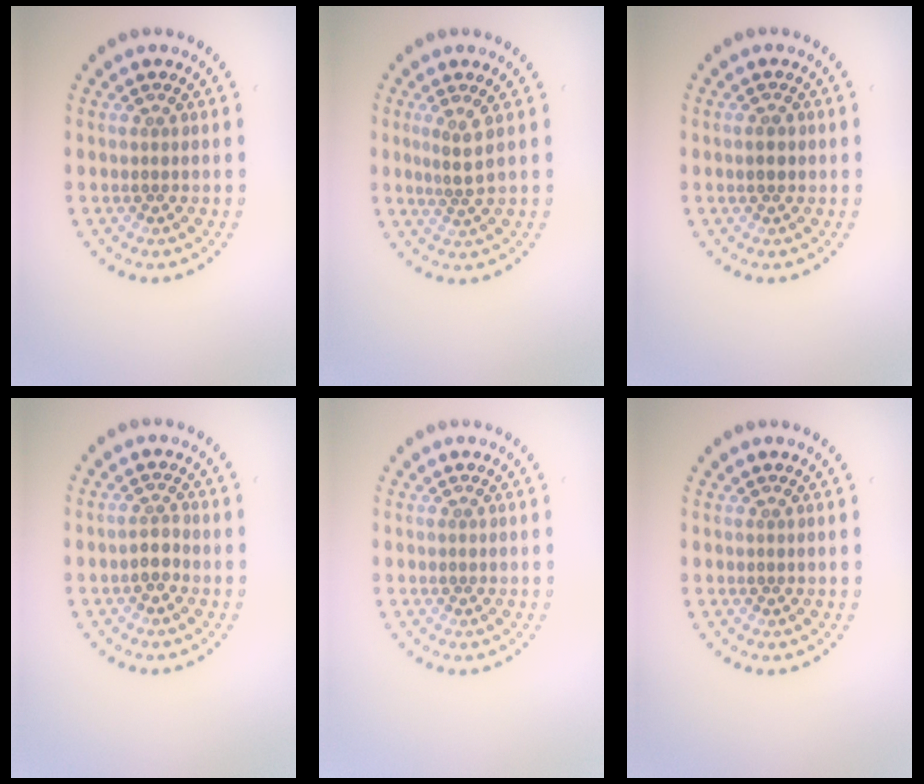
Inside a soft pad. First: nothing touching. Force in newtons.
{"total": 1.9, "press": 1.3, "slide": 1.4}
{"total": 1.2, "press": 1.2, "slide": 0.2}
{"total": 1.4, "press": 1.1, "slide": 0.8}
{"total": 0.0}
{"total": 0.0}